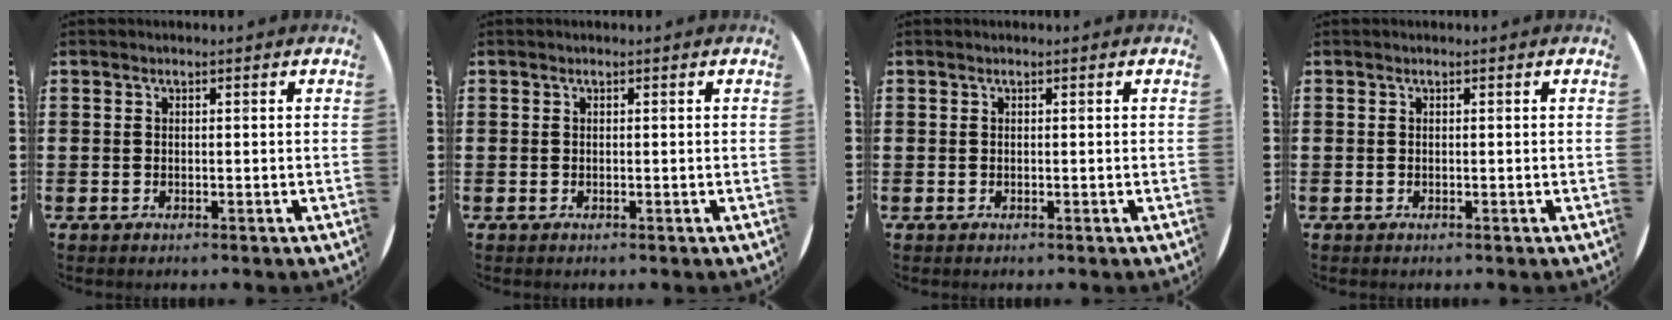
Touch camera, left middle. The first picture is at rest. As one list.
[{"total": 0.0}, {"total": 0.0}, {"total": 0.0}]